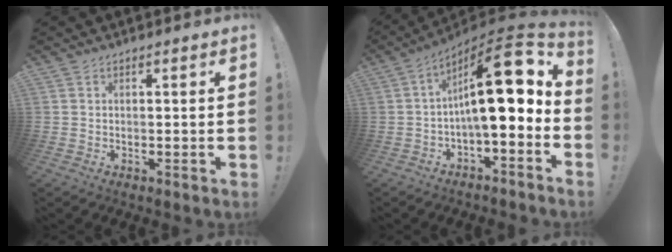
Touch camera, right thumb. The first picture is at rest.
{"total": 19.2, "force": [2.9, 5.6, 18.2], "torque": [-0.278, -0.013, 0.046]}